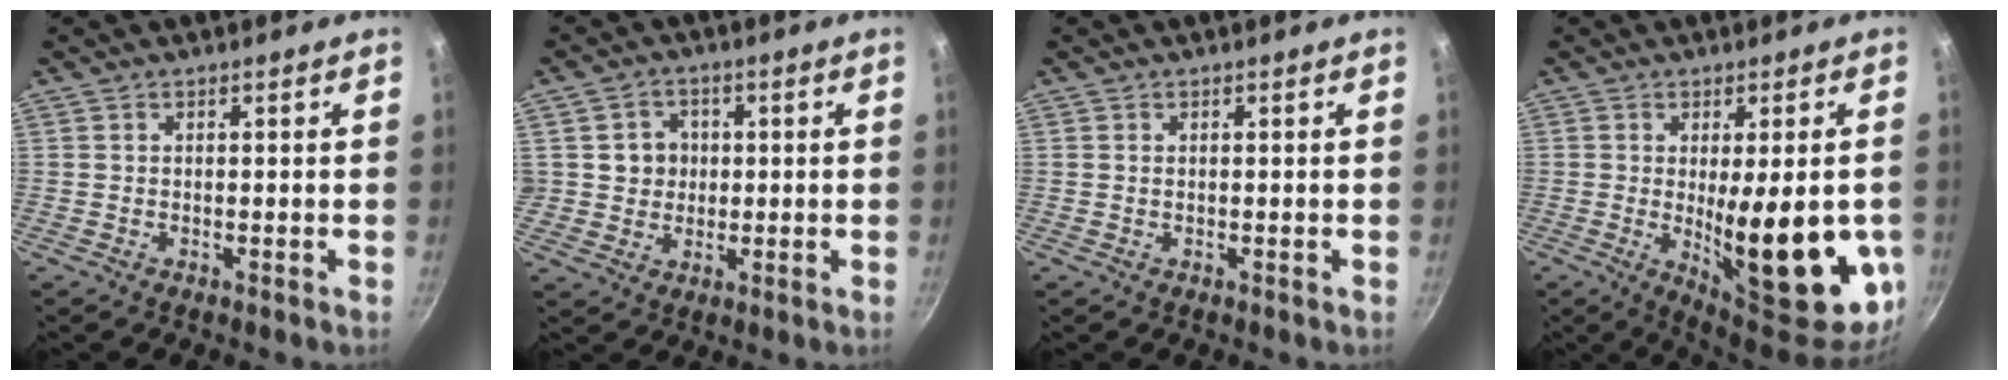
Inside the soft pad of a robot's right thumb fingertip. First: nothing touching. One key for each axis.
{"total": 5.6, "fx": 0.8, "fy": 5.2, "fz": 1.8, "tx": 0.005, "ty": 0.006, "tz": 0.013}
{"total": 0.0}
{"total": 21.7, "fx": -3.6, "fy": 7.1, "fz": 20.2, "tx": -0.244, "ty": -0.032, "tz": -0.031}